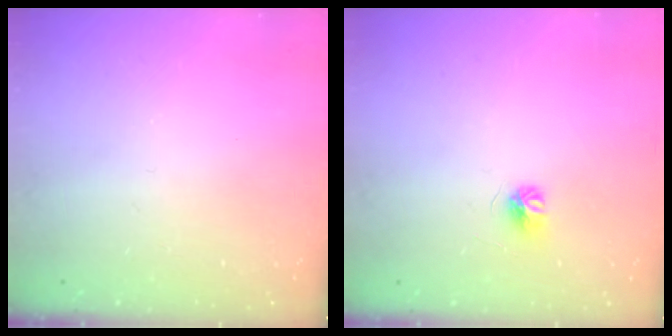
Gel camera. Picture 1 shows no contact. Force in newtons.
{"total": 4.5, "press": 4.5, "slide": 0.4}